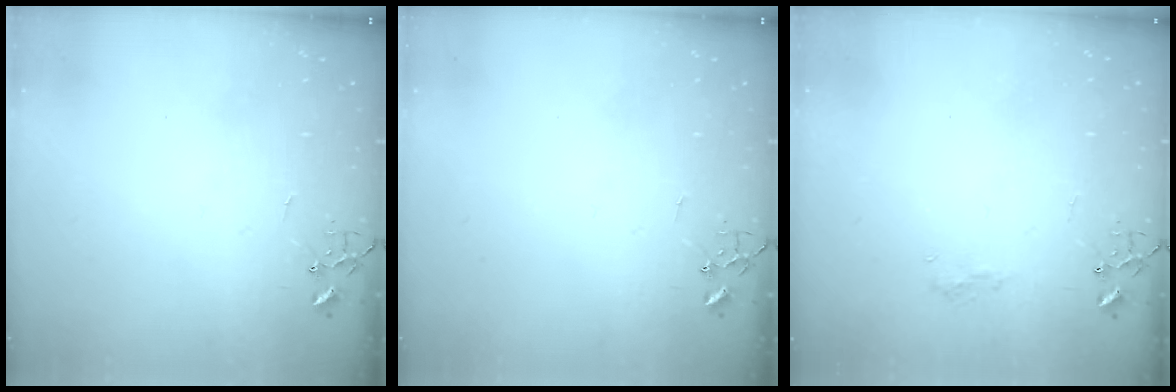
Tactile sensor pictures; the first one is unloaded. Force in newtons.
{"total": 0.0}
{"total": 5.9, "press": 5.8, "slide": 0.6}